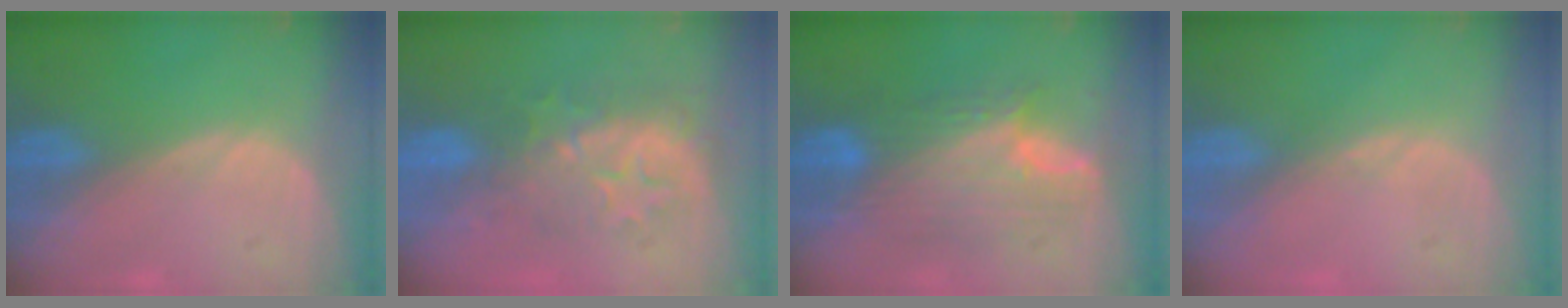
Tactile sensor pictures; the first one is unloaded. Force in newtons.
{"total": 8.7, "press": 8.0, "slide": 3.5}
{"total": 8.7, "press": 8.7, "slide": 0.3}
{"total": 0.5, "press": 0.5, "slide": 0.2}